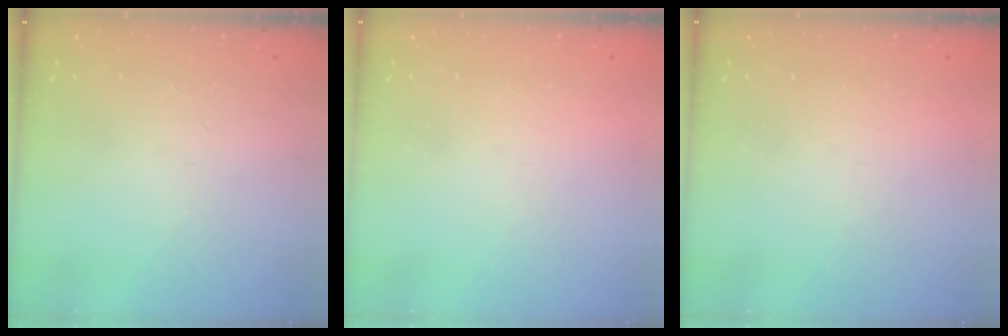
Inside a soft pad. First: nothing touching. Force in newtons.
{"total": 1.5, "press": 1.5, "slide": 0.1}
{"total": 1.5, "press": 1.5, "slide": 0.1}